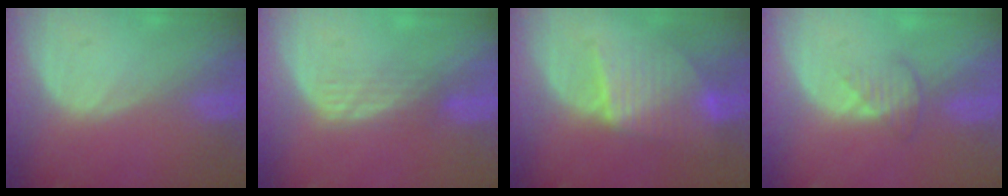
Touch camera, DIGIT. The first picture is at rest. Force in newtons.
{"total": 3.1, "press": 2.6, "slide": 1.6}
{"total": 7.4, "press": 7.4, "slide": 0.2}
{"total": 3.0, "press": 2.8, "slide": 1.1}